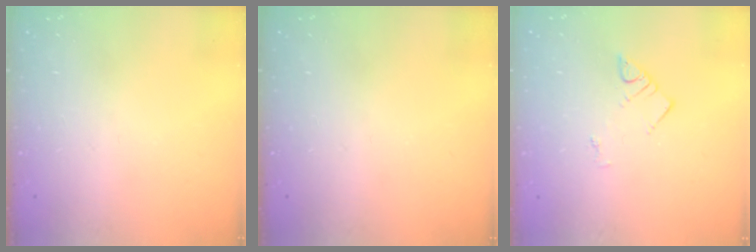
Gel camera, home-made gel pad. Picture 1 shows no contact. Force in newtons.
{"total": 0.0}
{"total": 3.7, "press": 3.6, "slide": 0.6}